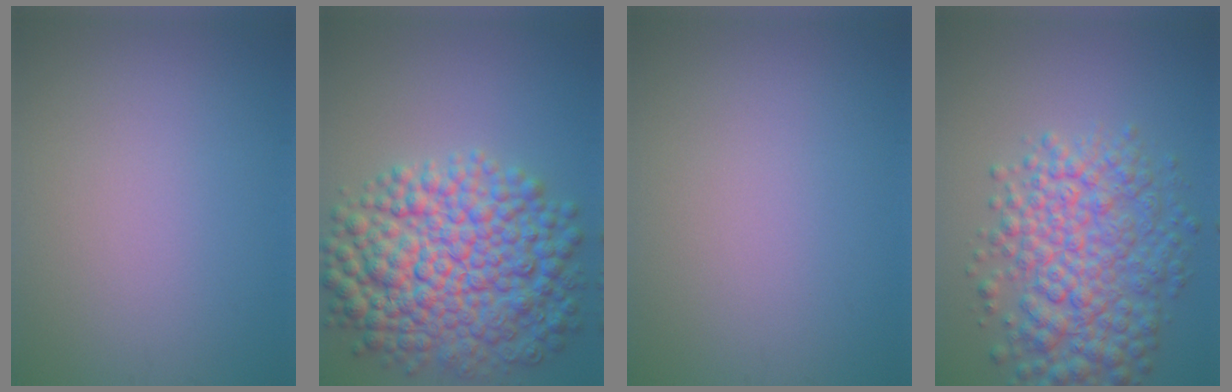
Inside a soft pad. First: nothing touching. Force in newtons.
{"total": 11.2, "press": 11.2, "slide": 0.1}
{"total": 0.0}
{"total": 7.7, "press": 7.7, "slide": 0.2}